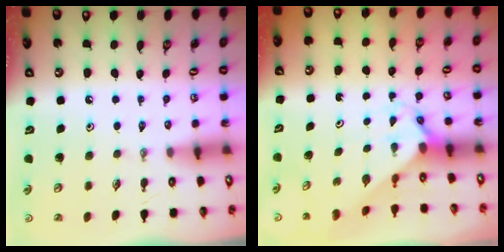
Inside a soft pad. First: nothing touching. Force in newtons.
{"total": 1.7, "press": 1.7, "slide": 0.2}